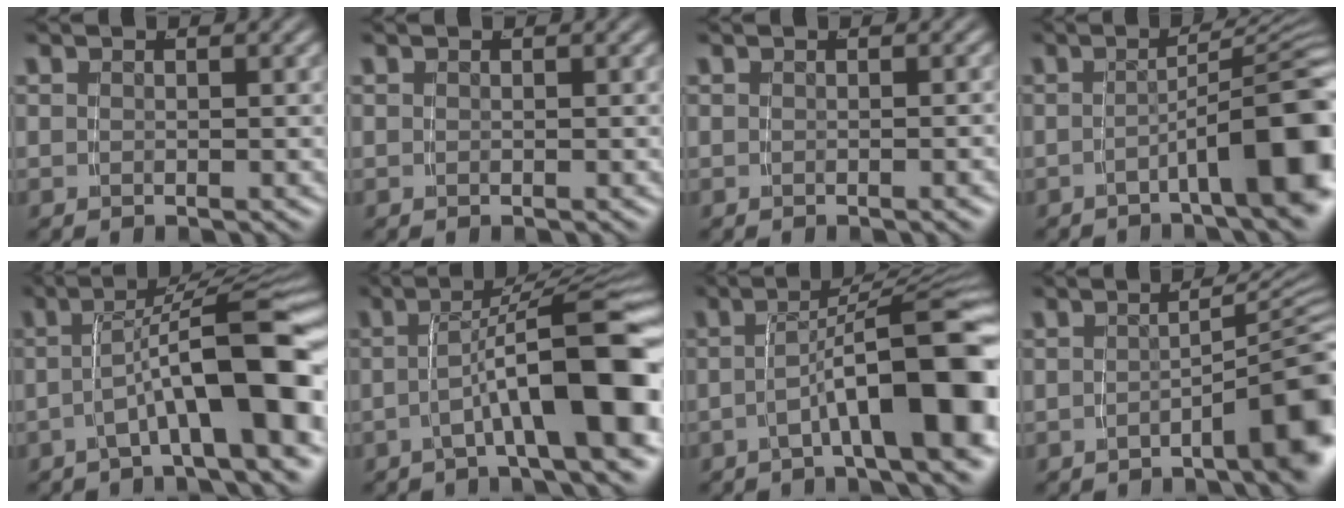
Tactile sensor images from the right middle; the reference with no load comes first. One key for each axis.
{"total": 0.0}
{"total": 0.5, "fx": -0.3, "fy": -0.2, "fz": 0.3, "tx": -0.006, "ty": 0.007, "tz": -0.007}
{"total": 8.6, "fx": -3.9, "fy": 1.4, "fz": 7.5, "tx": -0.073, "ty": 0.020, "tz": -0.065}
{"total": 8.5, "fx": -2.9, "fy": 1.5, "fz": 7.8, "tx": -0.096, "ty": 0.014, "tz": -0.041}
{"total": 9.1, "fx": -2.4, "fy": 1.8, "fz": 8.6, "tx": -0.101, "ty": 0.009, "tz": -0.036}
{"total": 9.8, "fx": -3.2, "fy": 2.3, "fz": 9.0, "tx": -0.108, "ty": 0.004, "tz": -0.047}
{"total": 7.4, "fx": -2.9, "fy": 1.8, "fz": 6.6, "tx": -0.060, "ty": 0.011, "tz": -0.051}